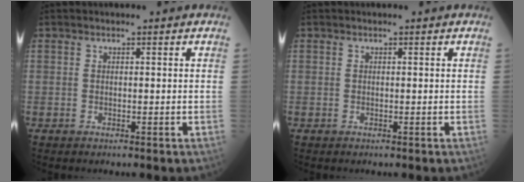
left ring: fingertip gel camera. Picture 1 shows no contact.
{"total": 0.0}